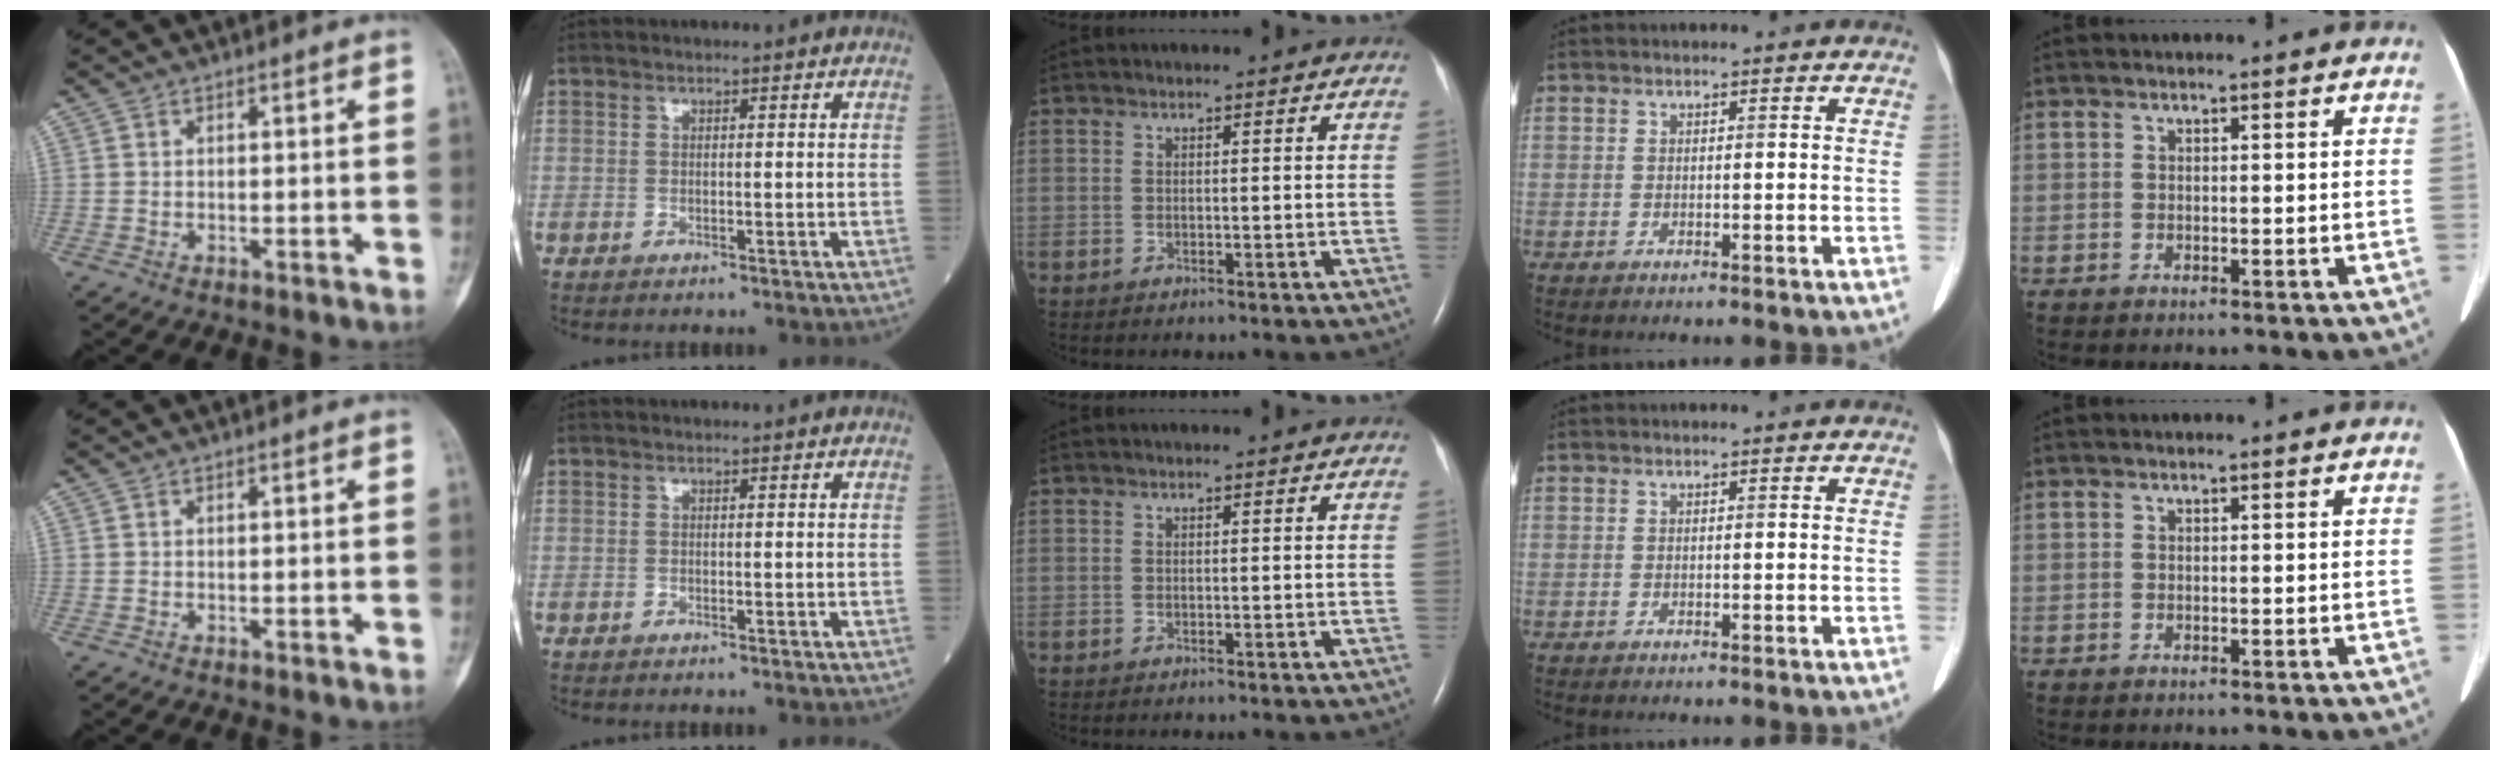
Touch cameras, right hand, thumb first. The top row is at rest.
{}